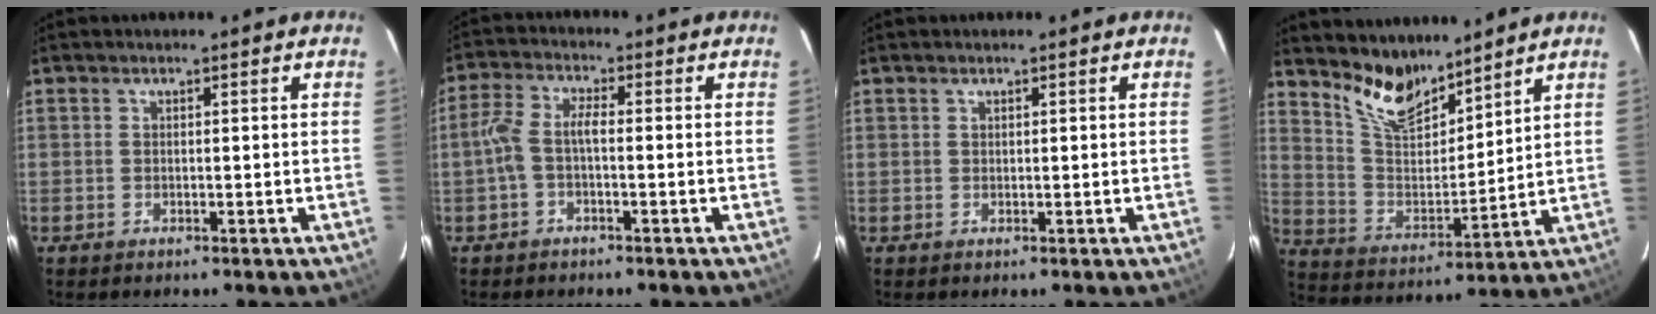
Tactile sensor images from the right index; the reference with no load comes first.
{"total": 4.2, "force": [-1.2, 1.4, 3.8], "torque": [-0.089, 0.013, -0.026]}
{"total": 0.5, "force": [0.3, 0.5, 0.0], "torque": [0.002, 0.003, 0.005]}
{"total": 11.4, "force": [9.6, 4.1, 4.7], "torque": [-0.100, -0.001, 0.187]}